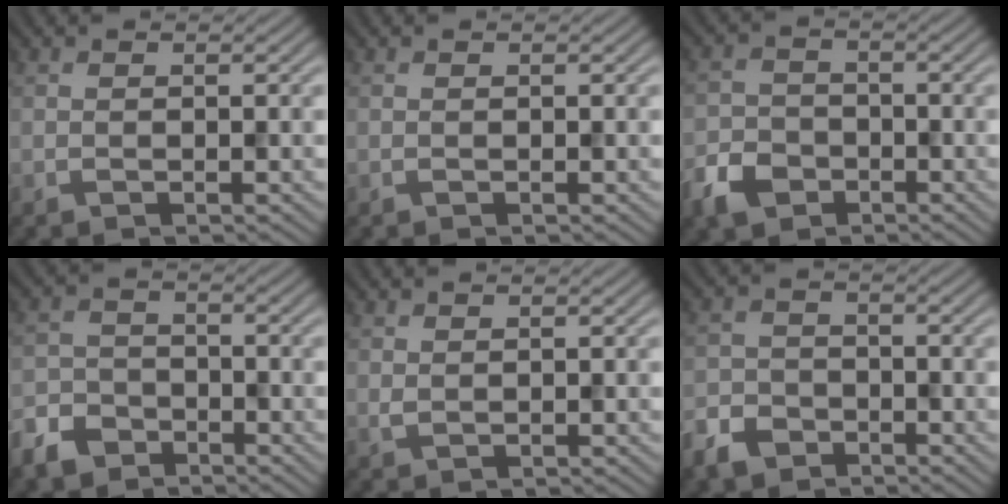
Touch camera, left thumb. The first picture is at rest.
{"total": 0.0}
{"total": 5.0, "force": [-3.1, 3.4, 2.0], "torque": [-0.048, -0.004, -0.069]}
{"total": 4.9, "force": [-3.6, 3.0, 1.5], "torque": [-0.038, -0.002, -0.081]}
{"total": 0.8, "force": [0.6, 0.4, 0.4], "torque": [-0.013, -0.003, 0.014]}
{"total": 4.4, "force": [-3.1, 2.7, 1.5], "torque": [-0.036, -0.002, -0.068]}